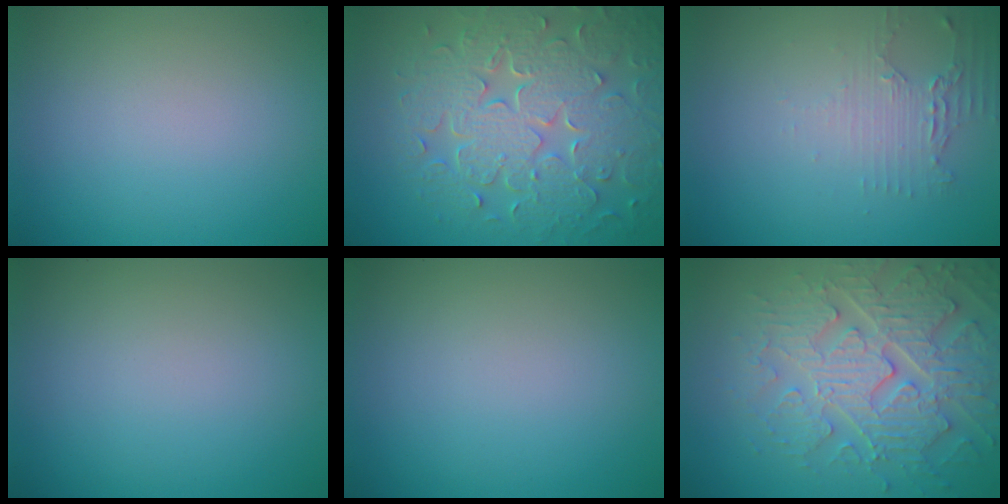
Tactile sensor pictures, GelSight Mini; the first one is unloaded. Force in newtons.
{"total": 8.7, "press": 6.3, "slide": 6.0}
{"total": 2.0, "press": 1.6, "slide": 1.1}
{"total": 0.0}
{"total": 0.0}
{"total": 6.8, "press": 5.8, "slide": 3.6}